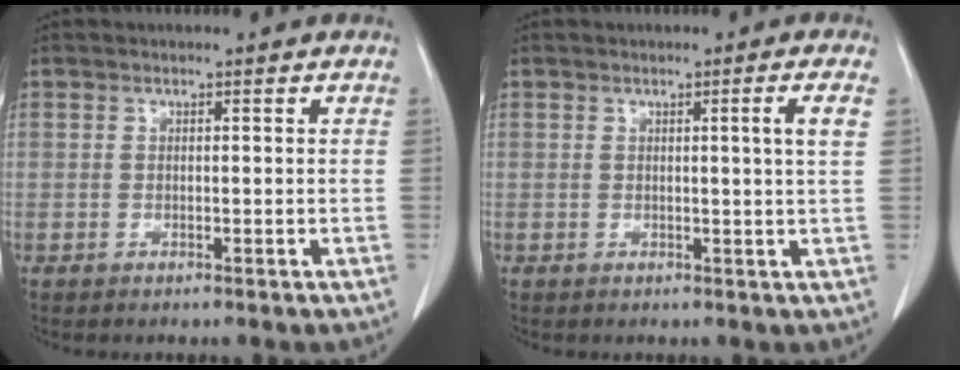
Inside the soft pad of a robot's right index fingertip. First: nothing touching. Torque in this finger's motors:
{"motor_torque": [0.03, 0.00, 0.04, 0.02]}